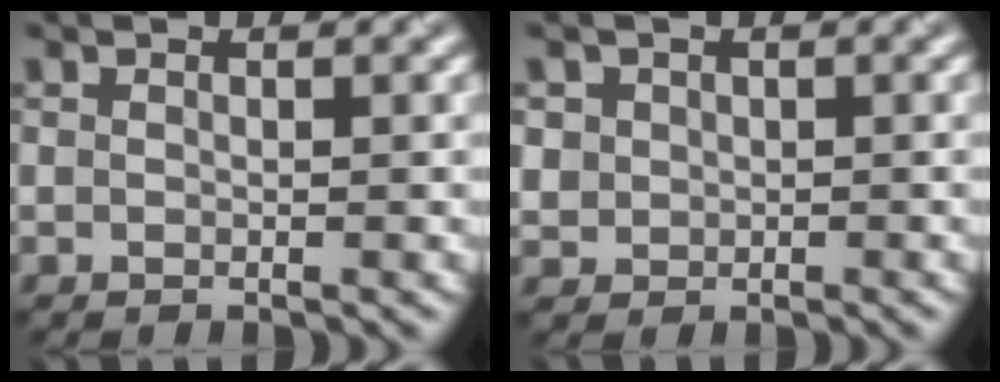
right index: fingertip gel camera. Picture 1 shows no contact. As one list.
[{"total": 2.1, "force": [0.5, 2.0, 0.4], "torque": [-0.006, 0.004, 0.027]}]